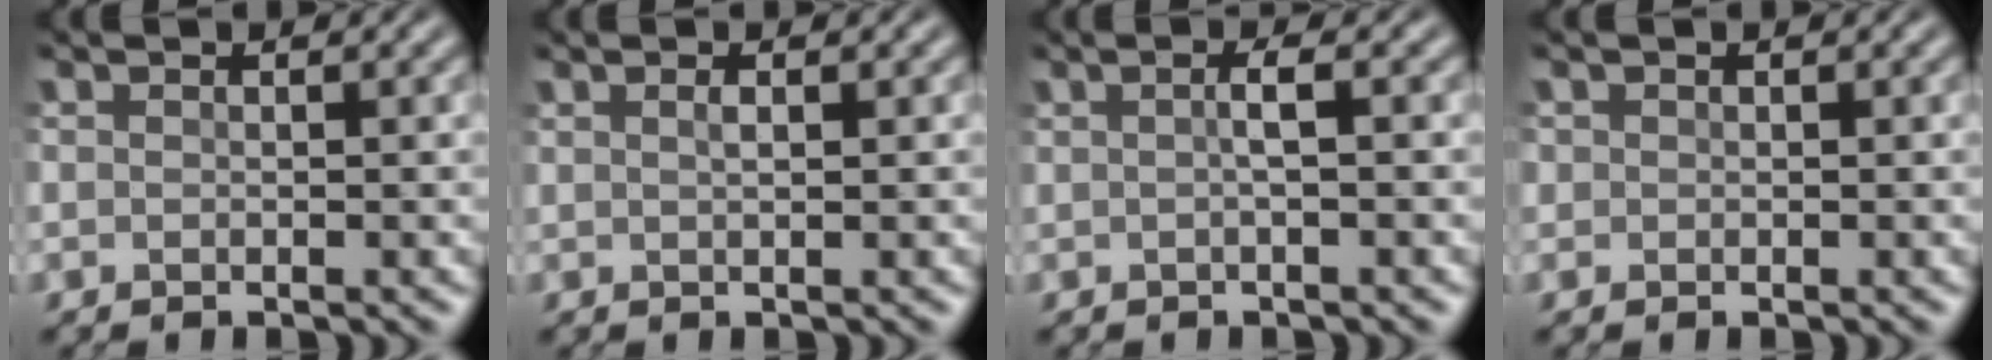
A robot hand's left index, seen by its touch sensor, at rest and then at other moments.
{"total": 0.8, "force": [0.4, 0.2, 0.7], "torque": [-0.018, 0.001, 0.007]}
{"total": 1.4, "force": [-0.1, 0.2, 1.4], "torque": [-0.030, 0.004, -0.005]}
{"total": 0.5, "force": [0.1, 0.5, 0.0], "torque": [0.001, -0.003, 0.002]}